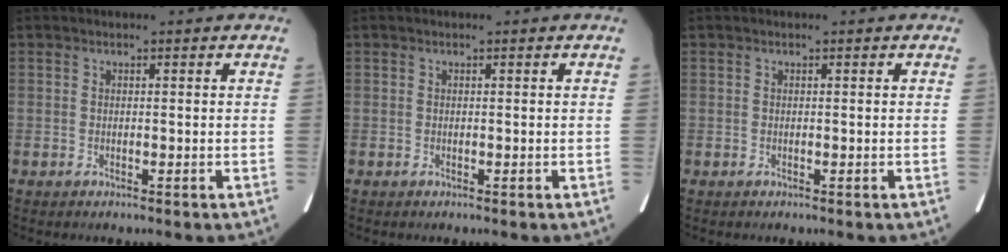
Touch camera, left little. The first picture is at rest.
{"total": 0.0}
{"total": 0.0}